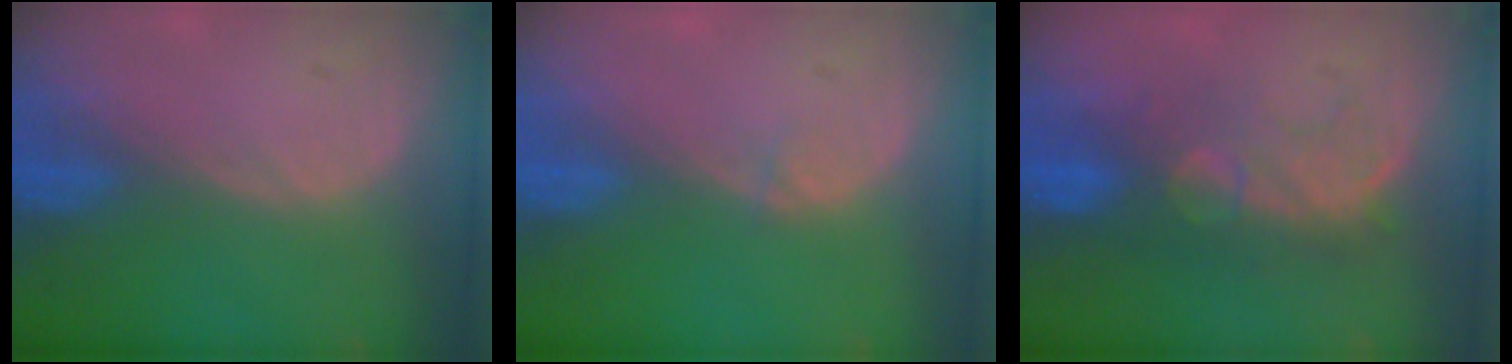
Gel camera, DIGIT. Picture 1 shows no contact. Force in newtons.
{"total": 0.5, "press": 0.5, "slide": 0.1}
{"total": 7.9, "press": 7.7, "slide": 1.3}